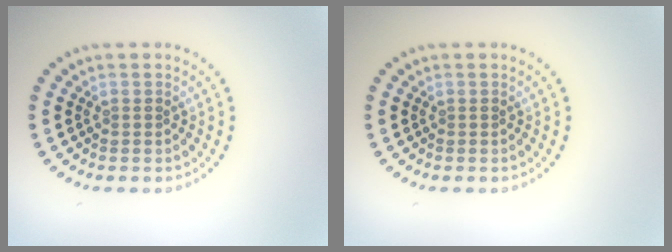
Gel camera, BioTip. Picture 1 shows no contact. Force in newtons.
{"total": 0.0}